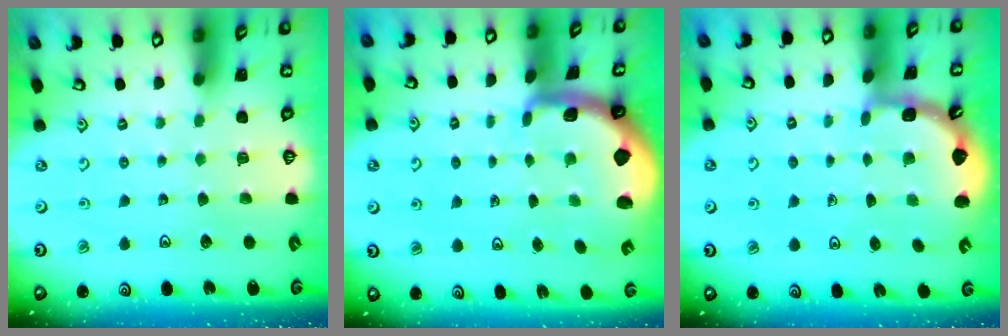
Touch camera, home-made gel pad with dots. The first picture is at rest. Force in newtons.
{"total": 1.9, "press": 1.9, "slide": 0.4}
{"total": 2.1, "press": 2.1, "slide": 0.2}